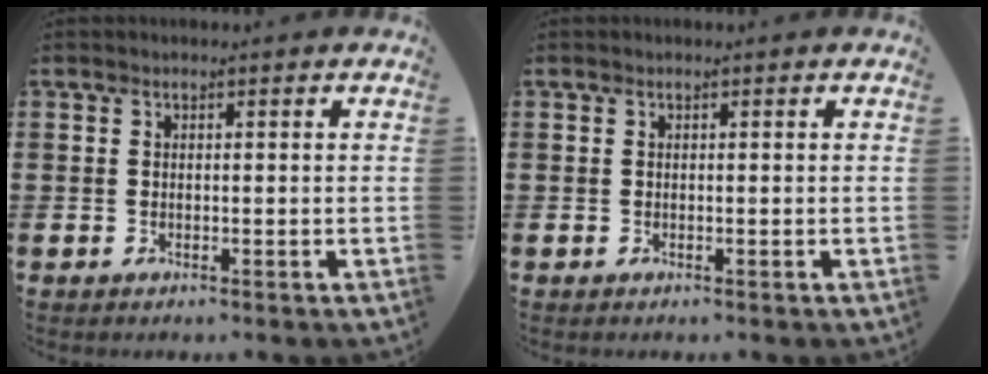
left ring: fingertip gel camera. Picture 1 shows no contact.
{"total": 0.0}